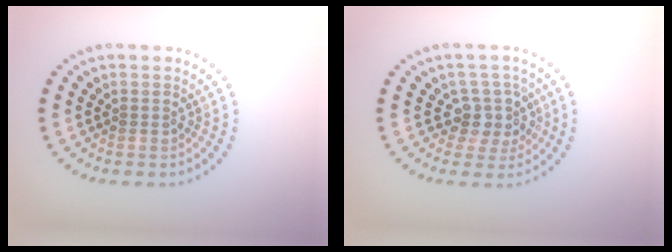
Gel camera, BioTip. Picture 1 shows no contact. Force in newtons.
{"total": 3.0, "press": 2.4, "slide": 1.8}